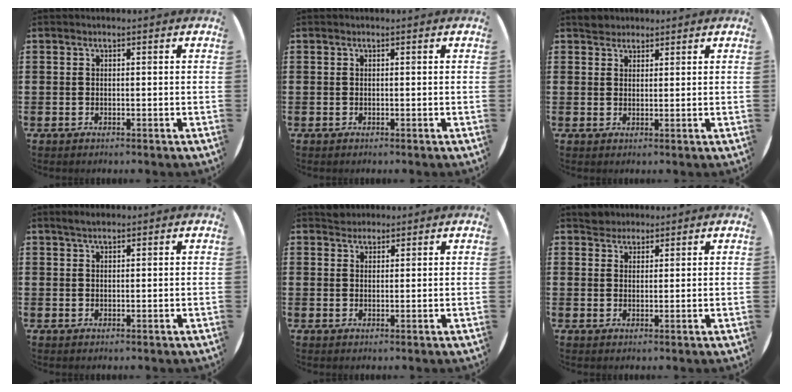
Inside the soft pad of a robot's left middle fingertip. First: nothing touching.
{"total": 0.0}
{"total": 2.0, "force": [1.8, 0.8, -0.2], "torque": [0.009, 0.002, 0.035]}
{"total": 1.4, "force": [1.3, 0.3, 0.5], "torque": [-0.010, 0.003, 0.023]}
{"total": 1.9, "force": [1.8, 0.7, -0.3], "torque": [0.010, 0.002, 0.034]}
{"total": 2.3, "force": [2.1, 0.9, -0.2], "torque": [0.007, 0.003, 0.041]}